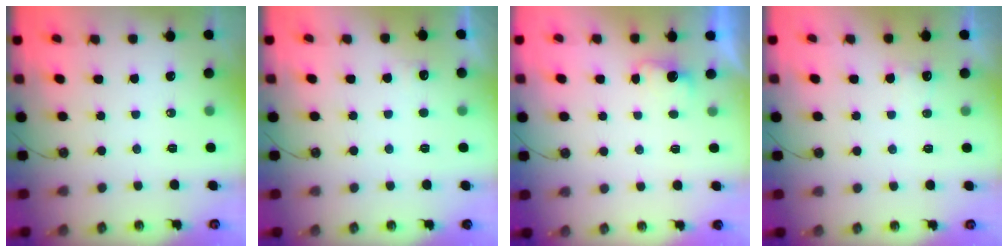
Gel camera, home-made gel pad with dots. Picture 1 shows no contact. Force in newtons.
{"total": 2.6, "press": 2.4, "slide": 1.0}
{"total": 2.4, "press": 2.3, "slide": 0.8}
{"total": 2.9, "press": 2.7, "slide": 0.9}